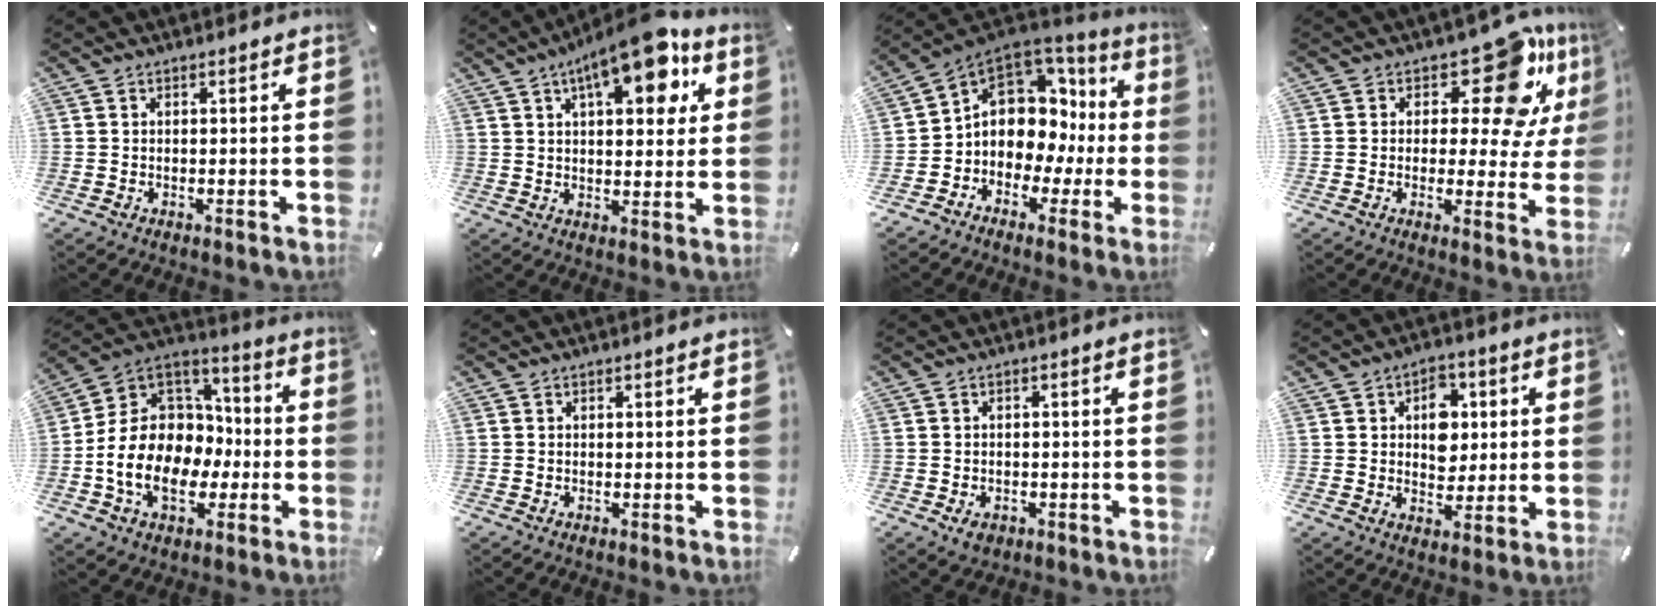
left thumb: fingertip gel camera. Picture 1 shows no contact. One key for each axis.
{"total": 15.0, "fx": 8.0, "fy": 5.9, "fz": 11.3, "tx": -0.154, "ty": -0.036, "tz": 0.127}
{"total": 9.7, "fx": 1.9, "fy": 8.2, "fz": 4.8, "tx": -0.086, "ty": -0.026, "tz": 0.038}
{"total": 16.7, "fx": 9.1, "fy": 7.4, "fz": 11.8, "tx": -0.151, "ty": -0.066, "tz": 0.149}
{"total": 16.0, "fx": -4.3, "fy": 12.7, "fz": 8.6, "tx": -0.191, "ty": 0.006, "tz": -0.079}
{"total": 0.0}
{"total": 2.8, "fx": -1.3, "fy": 2.1, "fz": 1.3, "tx": -0.029, "ty": 0.003, "tz": -0.026}
{"total": 8.3, "fx": 1.8, "fy": 6.4, "fz": 5.0, "tx": -0.054, "ty": -0.003, "tz": 0.024}